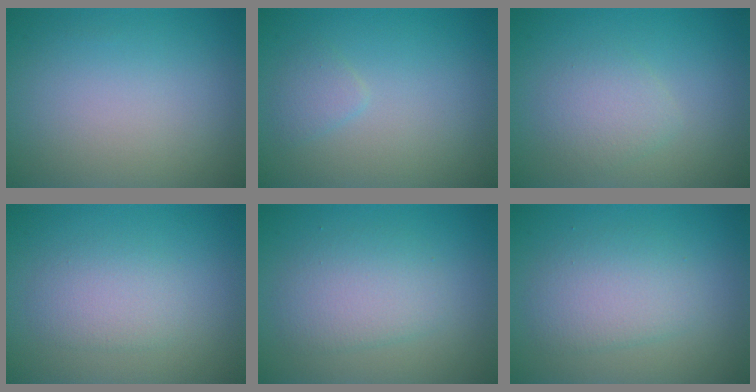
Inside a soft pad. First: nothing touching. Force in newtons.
{"total": 1.2, "press": 1.2, "slide": 0.1}
{"total": 2.3, "press": 2.3, "slide": 0.1}
{"total": 2.4, "press": 2.3, "slide": 0.4}
{"total": 3.5, "press": 3.5, "slide": 0.1}
{"total": 3.5, "press": 3.5, "slide": 0.1}